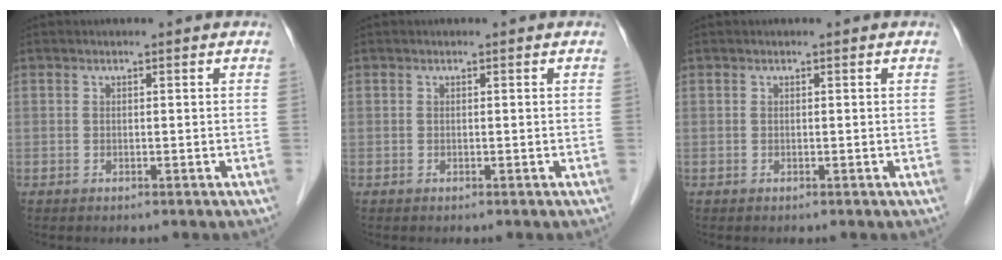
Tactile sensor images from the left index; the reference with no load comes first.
{"total": 0.0}
{"total": 0.0}